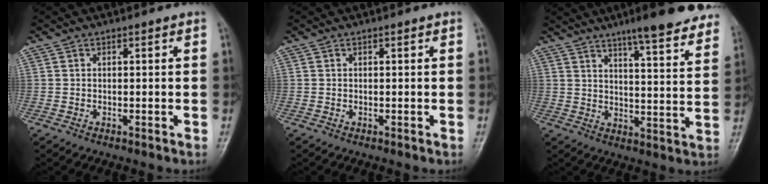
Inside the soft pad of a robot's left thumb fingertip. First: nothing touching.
{"total": 0.0}
{"total": 18.4, "force": [14.2, 2.8, 11.4], "torque": [-0.120, -0.057, 0.177]}